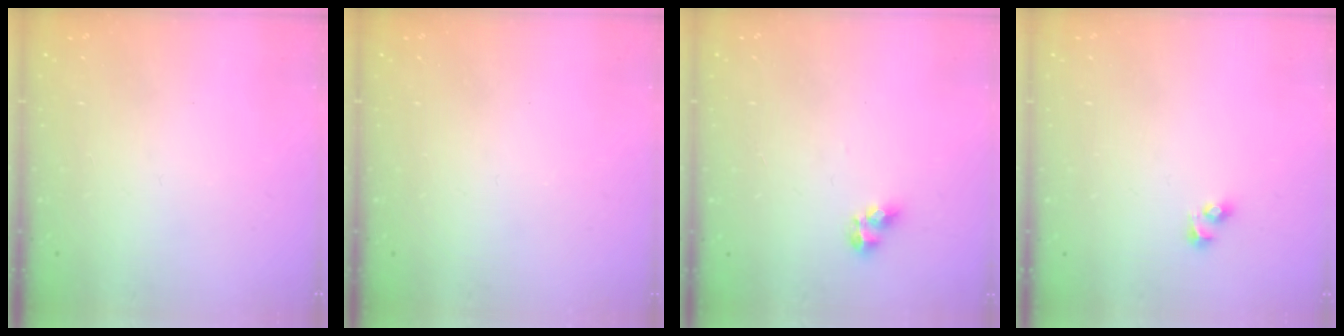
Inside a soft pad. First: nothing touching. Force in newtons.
{"total": 0.0}
{"total": 5.4, "press": 5.3, "slide": 0.6}
{"total": 2.7, "press": 2.5, "slide": 1.2}